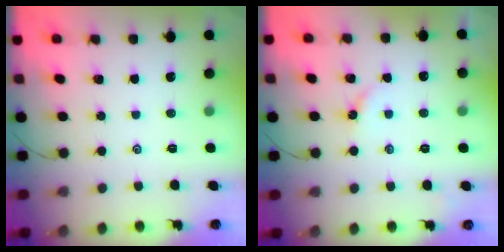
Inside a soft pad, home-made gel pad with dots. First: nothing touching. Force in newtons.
{"total": 2.9, "press": 2.8, "slide": 0.4}